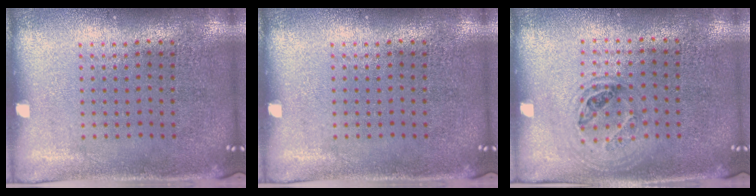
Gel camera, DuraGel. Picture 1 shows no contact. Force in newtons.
{"total": 0.0}
{"total": 1.0, "press": 0.9, "slide": 0.3}